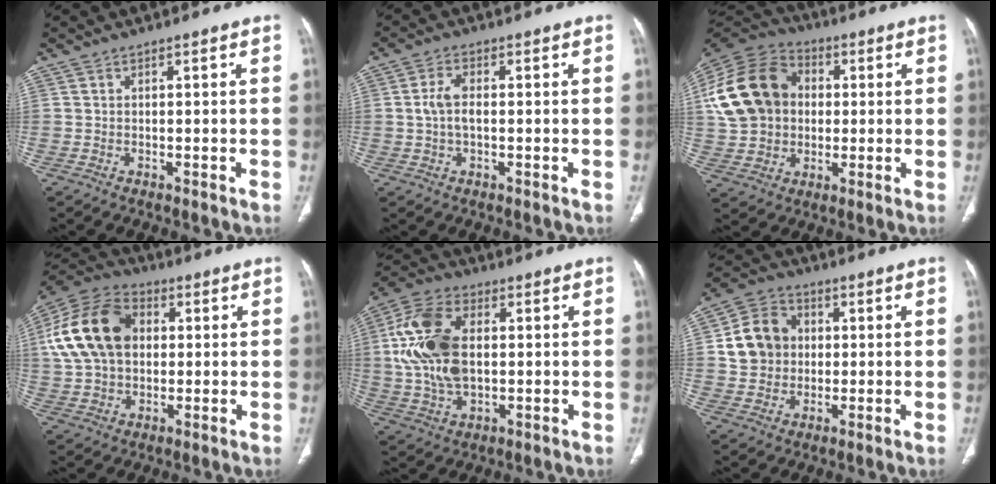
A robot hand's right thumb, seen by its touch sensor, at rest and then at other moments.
{"total": 4.2, "force": [0.0, 2.1, 3.6], "torque": [-0.083, 0.009, -0.002]}
{"total": 19.5, "force": [2.6, 15.6, 11.5], "torque": [-0.220, 0.026, 0.046]}
{"total": 18.8, "force": [3.3, 13.2, 12.9], "torque": [-0.239, 0.022, 0.057]}
{"total": 16.0, "force": [1.8, 9.6, 12.7], "torque": [-0.258, 0.010, 0.033]}
{"total": 11.1, "force": [1.2, 9.7, 5.2], "torque": [-0.073, 0.015, 0.018]}